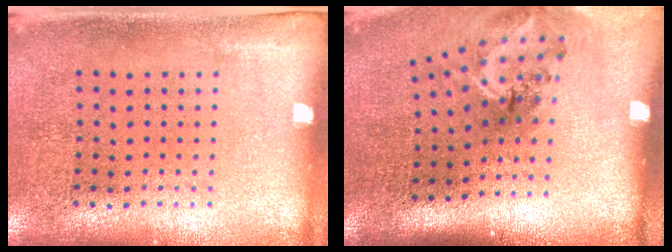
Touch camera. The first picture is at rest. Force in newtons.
{"total": 1.7, "press": 1.2, "slide": 1.2}